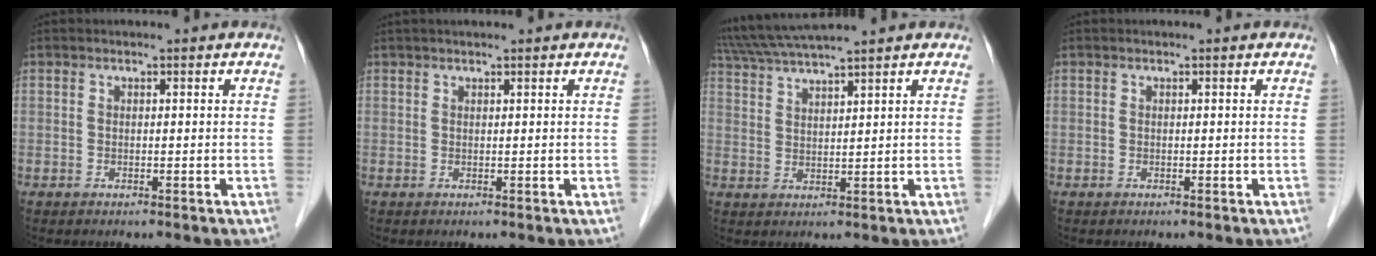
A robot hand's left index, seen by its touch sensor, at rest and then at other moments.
{"total": 3.1, "force": [2.7, 0.2, 1.7], "torque": [-0.021, 0.029, 0.043]}
{"total": 9.4, "force": [8.3, -1.0, 4.2], "torque": [-0.081, 0.029, 0.144]}
{"total": 0.0}